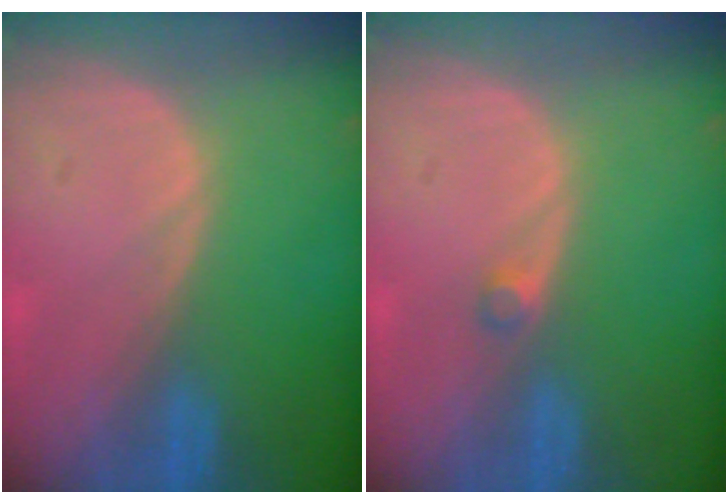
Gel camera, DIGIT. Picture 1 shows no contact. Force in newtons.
{"total": 1.3, "press": 1.1, "slide": 0.6}